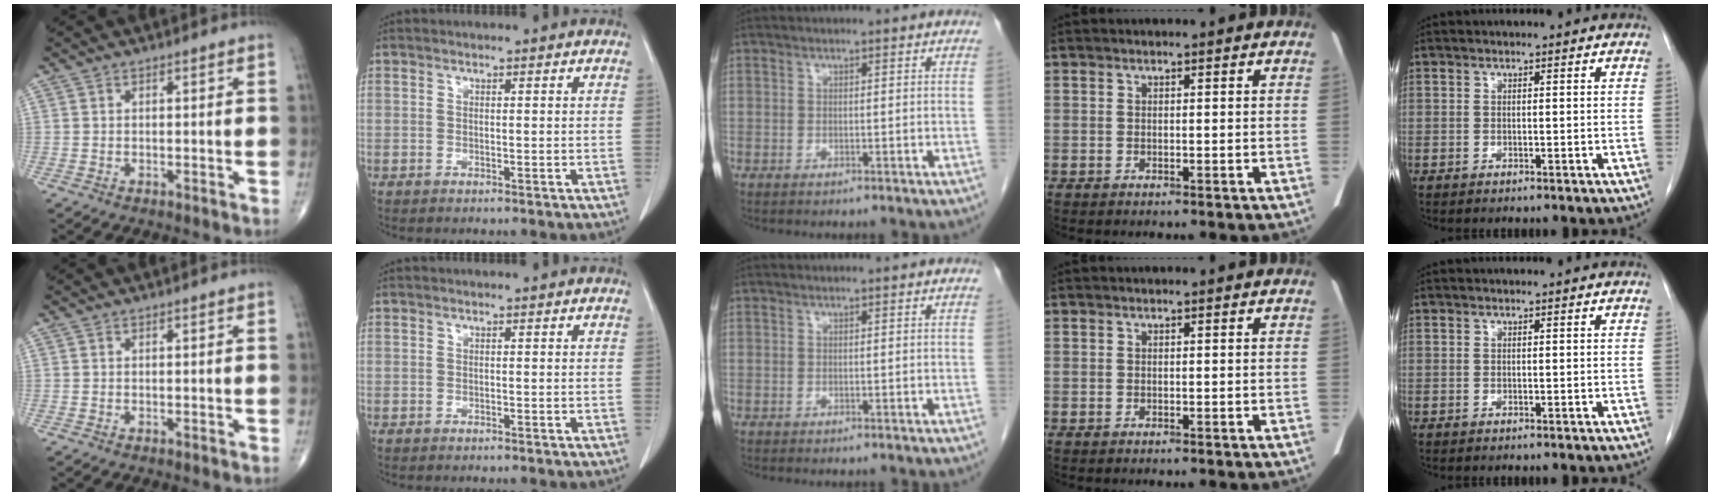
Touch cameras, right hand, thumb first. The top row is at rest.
{}